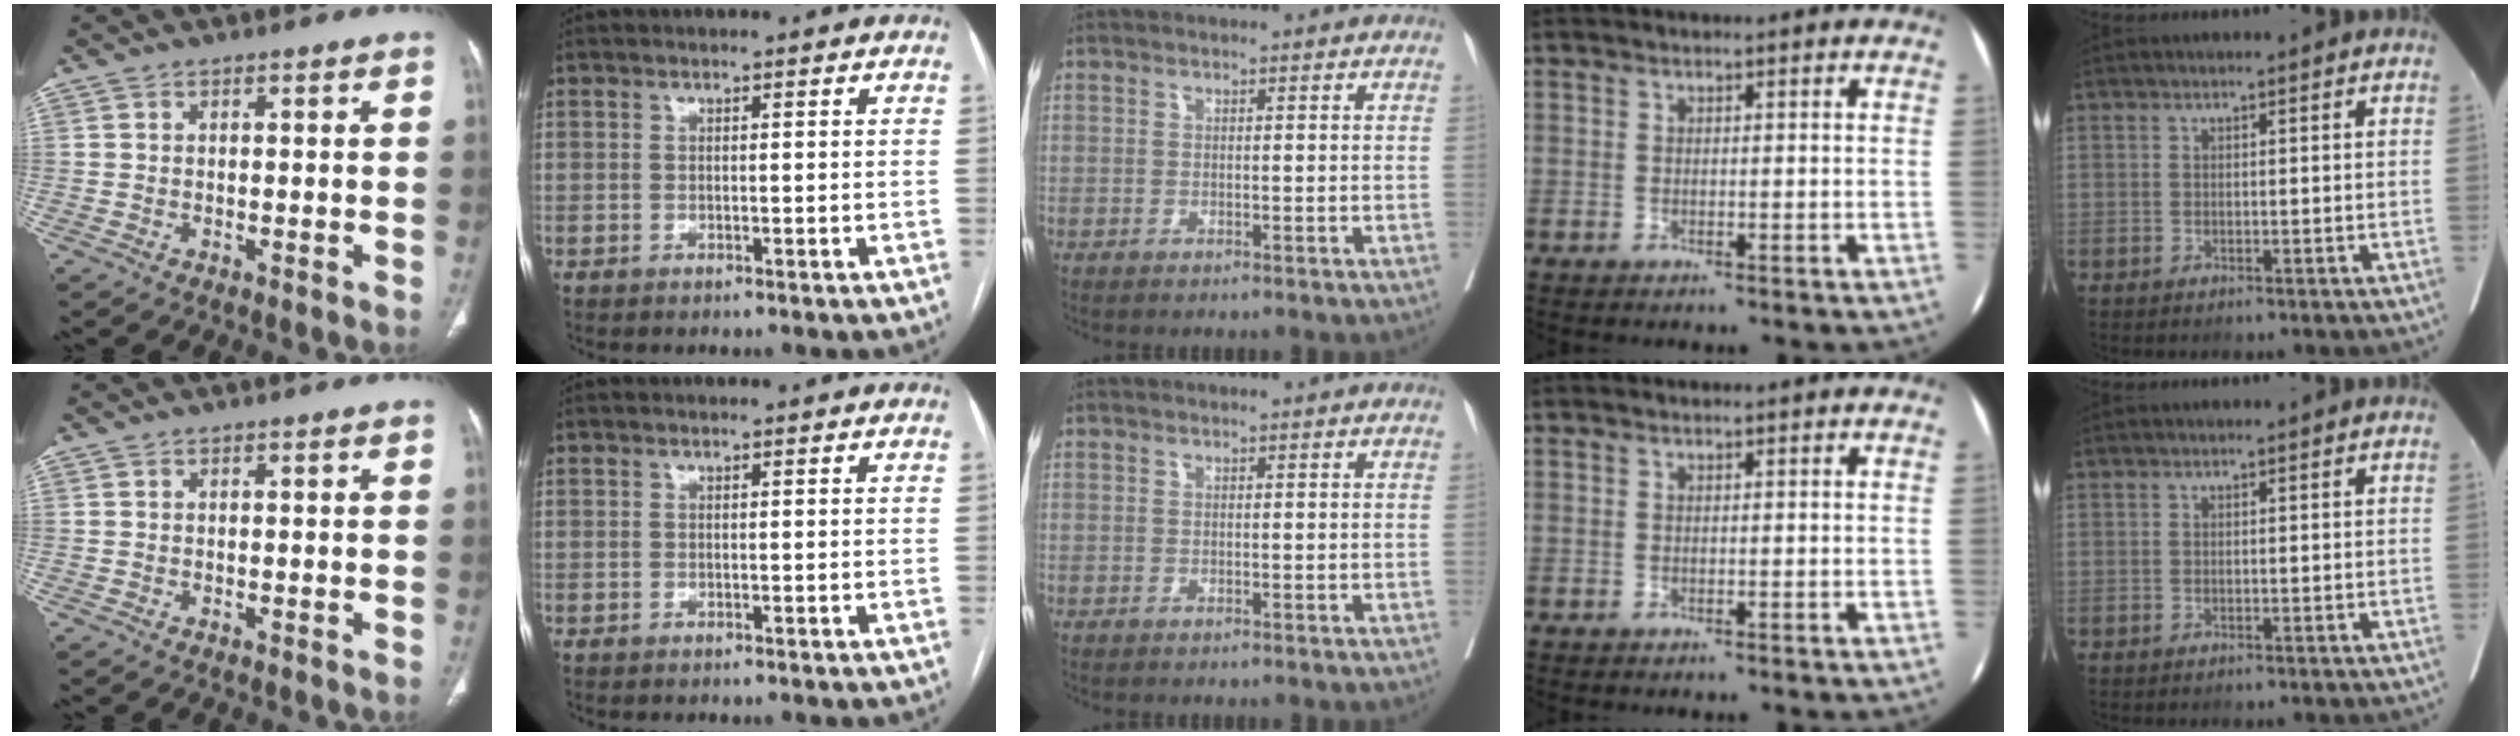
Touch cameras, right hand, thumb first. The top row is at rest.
{}